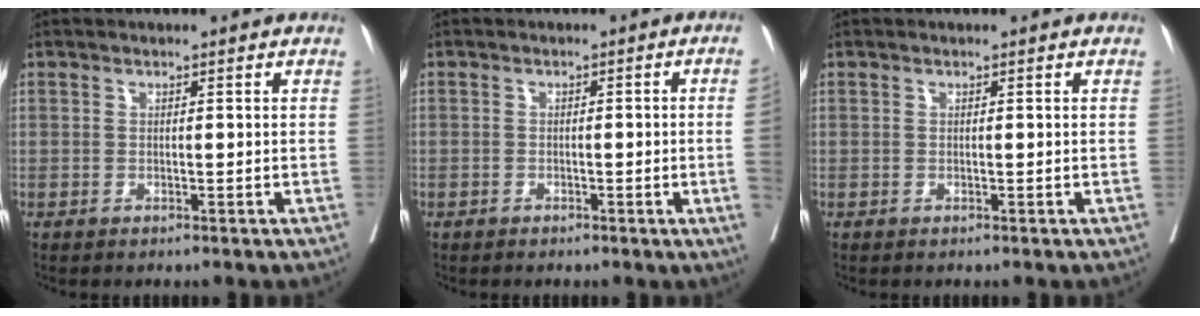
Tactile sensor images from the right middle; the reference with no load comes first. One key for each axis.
{"total": 3.2, "fx": -0.5, "fy": -1.0, "fz": 3.0, "tx": -0.039, "ty": 0.001, "tz": -0.008}
{"total": 0.0}